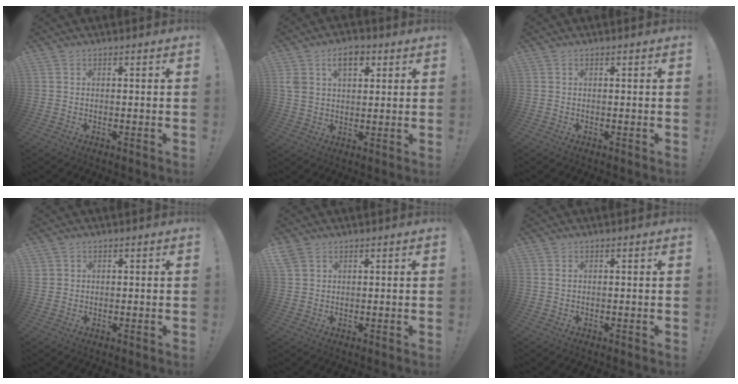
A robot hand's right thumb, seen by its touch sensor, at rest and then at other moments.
{"total": 8.4, "force": [3.8, 5.5, 5.0], "torque": [-0.090, 0.004, 0.072]}
{"total": 0.0}
{"total": 1.4, "force": [0.8, 1.2, 0.3], "torque": [-0.006, 0.000, 0.015]}
{"total": 3.6, "force": [2.6, 2.0, 1.5], "torque": [-0.026, -0.011, 0.050]}
{"total": 0.8, "force": [0.4, 0.4, 0.6], "torque": [-0.009, 0.001, 0.005]}